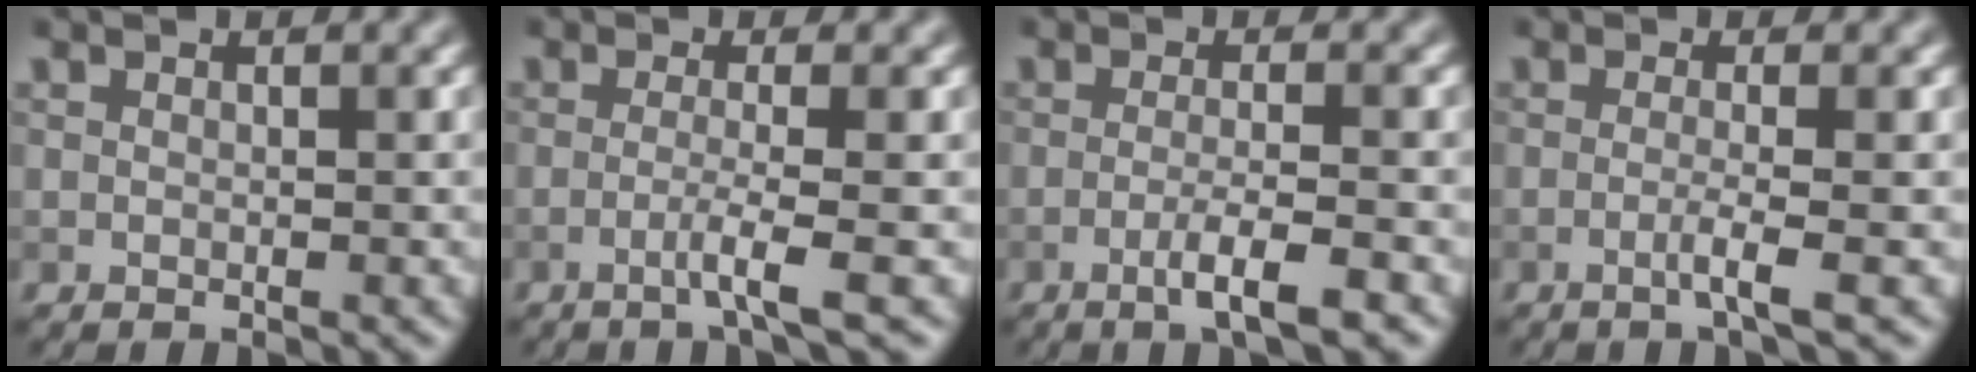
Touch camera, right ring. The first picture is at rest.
{"total": 2.8, "force": [-1.1, 0.3, 2.5], "torque": [-0.043, -0.004, -0.032]}
{"total": 3.4, "force": [-1.7, 0.4, 2.9], "torque": [-0.047, 0.002, -0.039]}
{"total": 2.3, "force": [-0.8, 0.3, 2.1], "torque": [-0.037, -0.005, -0.025]}